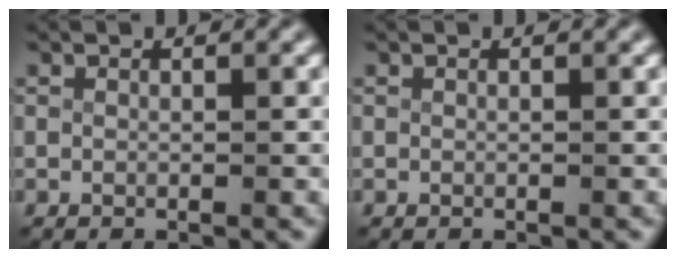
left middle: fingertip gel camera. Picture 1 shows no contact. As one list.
[{"total": 0.0}]